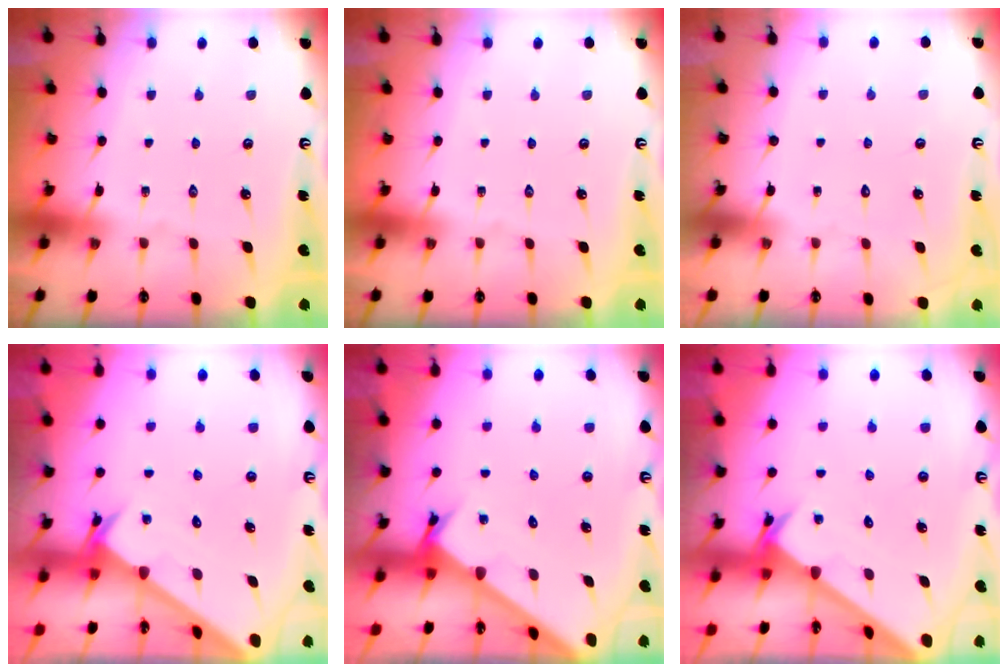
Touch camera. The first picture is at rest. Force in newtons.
{"total": 0.0}
{"total": 1.5, "press": 1.5, "slide": 0.0}
{"total": 2.1, "press": 2.1, "slide": 0.1}
{"total": 2.6, "press": 2.6, "slide": 0.3}
{"total": 2.5, "press": 2.5, "slide": 0.2}